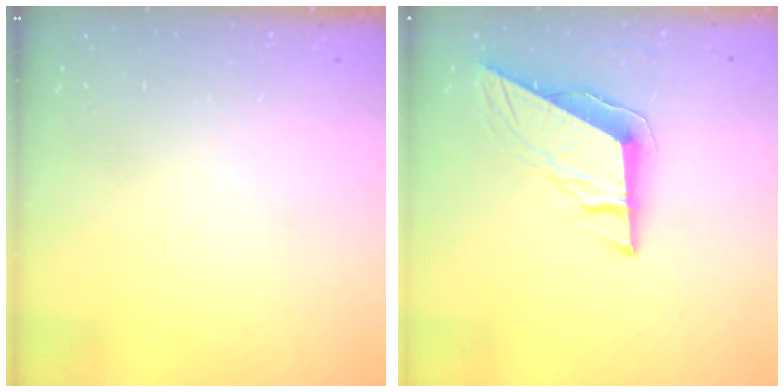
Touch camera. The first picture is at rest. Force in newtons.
{"total": 9.1, "press": 9.1, "slide": 0.3}